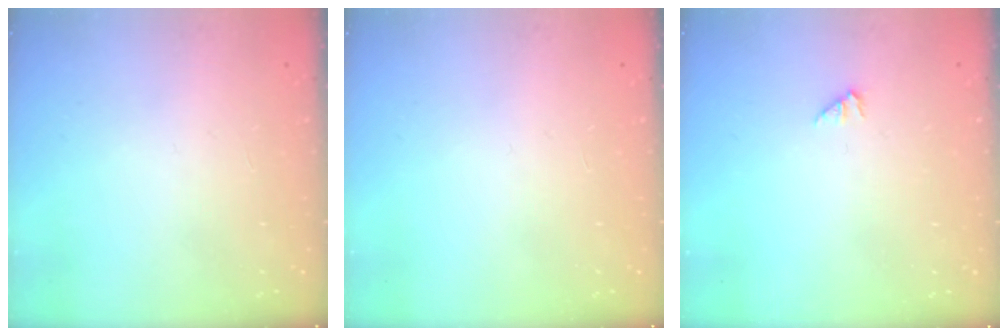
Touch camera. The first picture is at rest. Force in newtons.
{"total": 0.0}
{"total": 0.0}